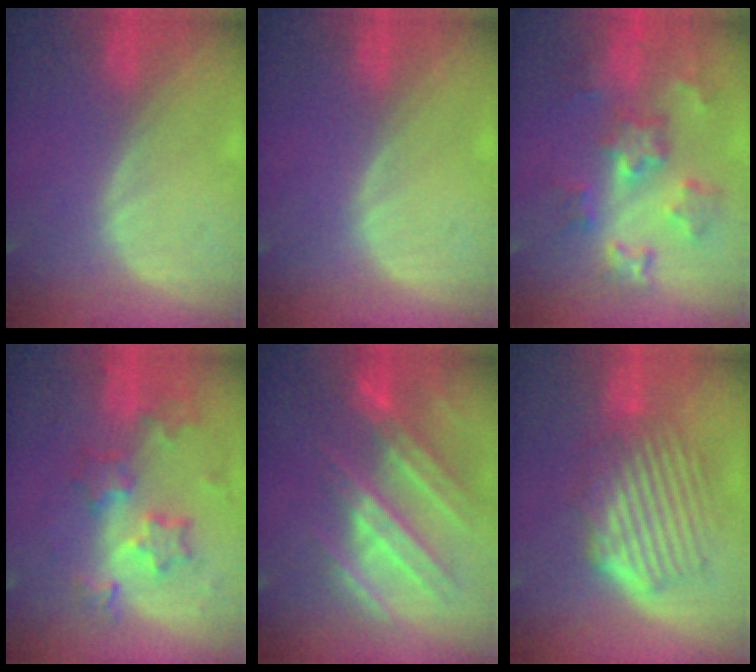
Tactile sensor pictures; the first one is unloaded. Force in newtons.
{"total": 0.0}
{"total": 8.8, "press": 7.9, "slide": 3.8}
{"total": 8.5, "press": 7.4, "slide": 4.1}
{"total": 10.4, "press": 9.6, "slide": 4.0}
{"total": 9.6, "press": 8.5, "slide": 4.5}